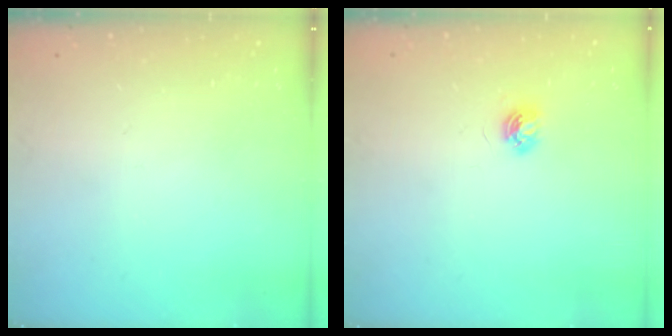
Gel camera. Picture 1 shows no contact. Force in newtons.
{"total": 5.2, "press": 5.1, "slide": 0.6}